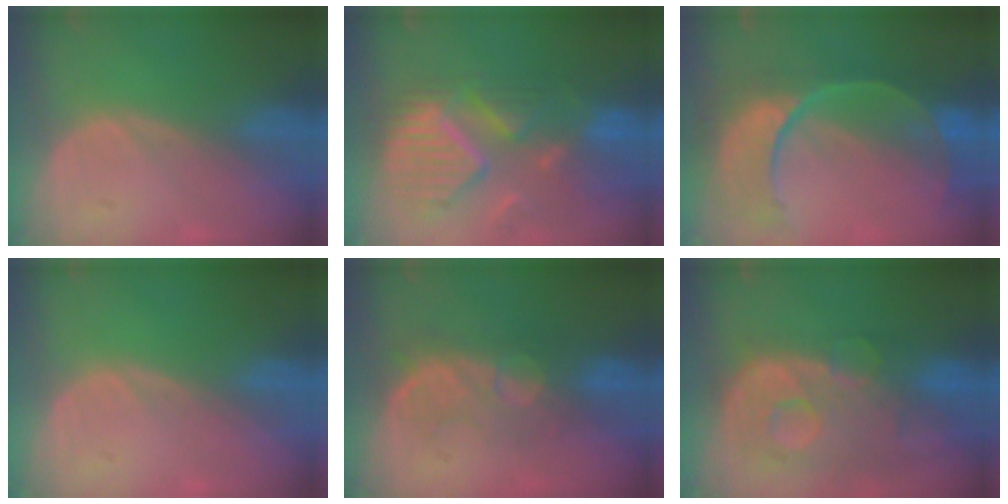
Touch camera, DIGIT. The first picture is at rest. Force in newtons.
{"total": 12.0, "press": 10.5, "slide": 5.7}
{"total": 11.3, "press": 9.5, "slide": 6.1}
{"total": 0.0}
{"total": 7.5, "press": 7.2, "slide": 2.1}
{"total": 13.3, "press": 10.7, "slide": 8.0}